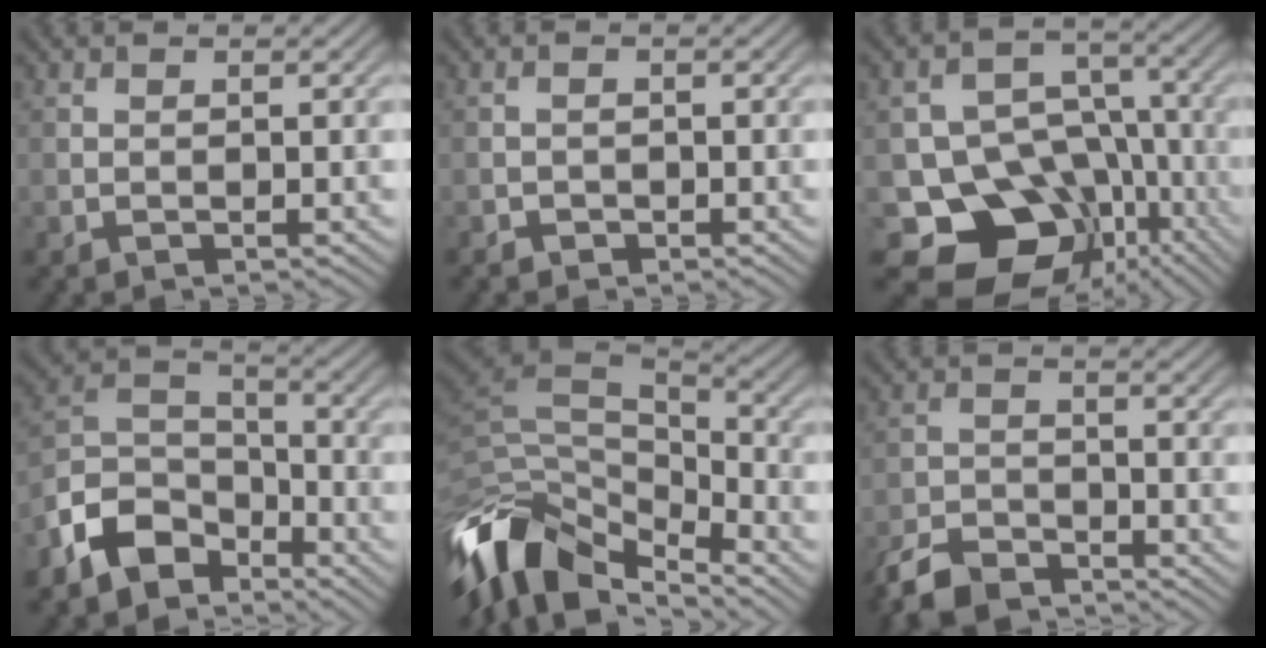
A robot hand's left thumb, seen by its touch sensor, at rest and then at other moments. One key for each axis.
{"total": 1.0, "fx": -0.7, "fy": 0.8, "fz": 0.2, "tx": -0.002, "ty": 0.000, "tz": -0.014}
{"total": 14.2, "fx": -7.0, "fy": 11.0, "fz": 5.6, "tx": -0.111, "ty": -0.009, "tz": -0.117}
{"total": 9.2, "fx": -6.0, "fy": 5.6, "fz": 4.2, "tx": -0.087, "ty": -0.003, "tz": -0.141}
{"total": 15.2, "fx": -7.5, "fy": 8.0, "fz": 10.5, "tx": -0.258, "ty": -0.021, "tz": -0.123}
{"total": 6.2, "fx": -5.1, "fy": 2.3, "fz": 2.5, "tx": -0.048, "ty": -0.009, "tz": -0.109}